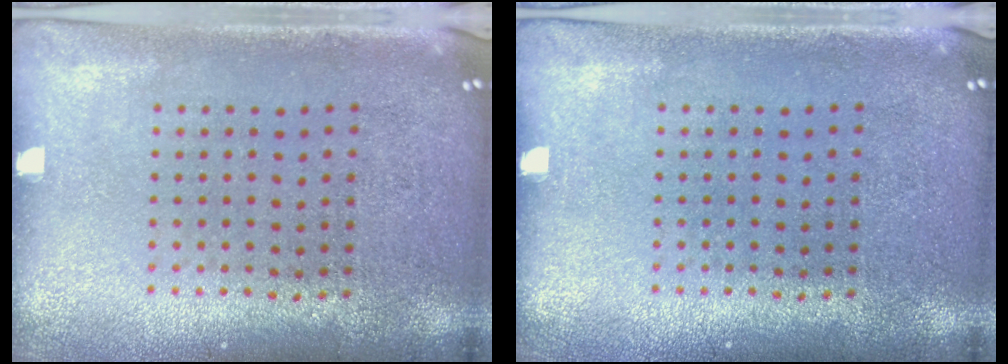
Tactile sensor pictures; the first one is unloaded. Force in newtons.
{"total": 0.0}